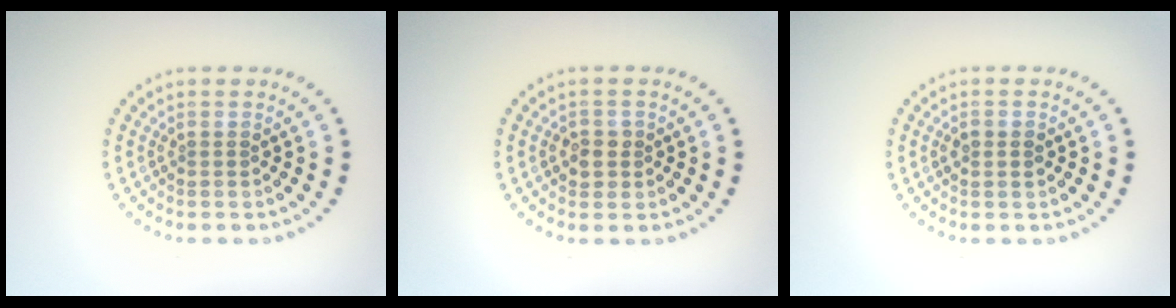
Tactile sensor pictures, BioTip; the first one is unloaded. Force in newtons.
{"total": 1.7, "press": 1.7, "slide": 0.4}
{"total": 0.9, "press": 0.9, "slide": 0.1}